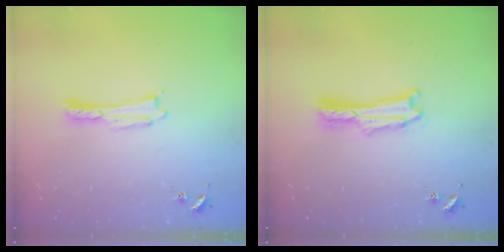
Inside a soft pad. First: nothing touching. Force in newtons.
{"total": 1.4, "press": 1.3, "slide": 0.2}